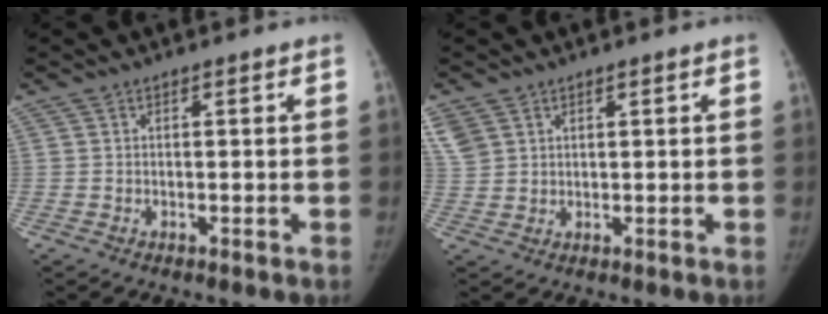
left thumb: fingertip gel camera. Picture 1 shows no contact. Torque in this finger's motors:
{"motor_torque": [1.09, 0.44, 0.40, 0.06, 0.16]}